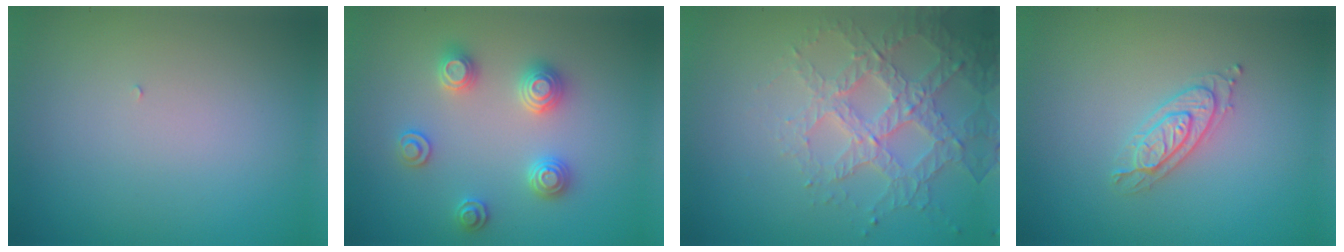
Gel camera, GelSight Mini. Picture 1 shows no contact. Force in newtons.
{"total": 2.9, "press": 2.8, "slide": 0.3}
{"total": 4.1, "press": 3.5, "slide": 2.0}
{"total": 2.2, "press": 2.1, "slide": 0.5}